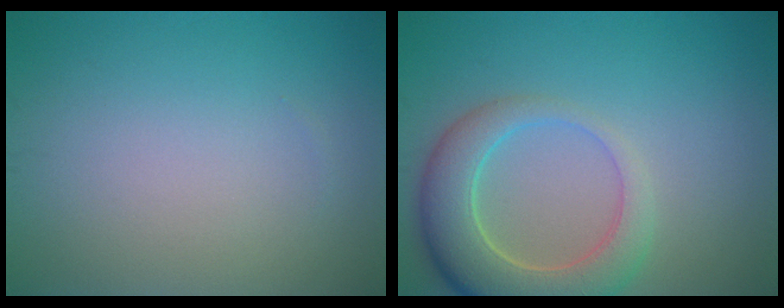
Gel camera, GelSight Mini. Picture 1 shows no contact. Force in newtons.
{"total": 6.5, "press": 6.4, "slide": 0.7}